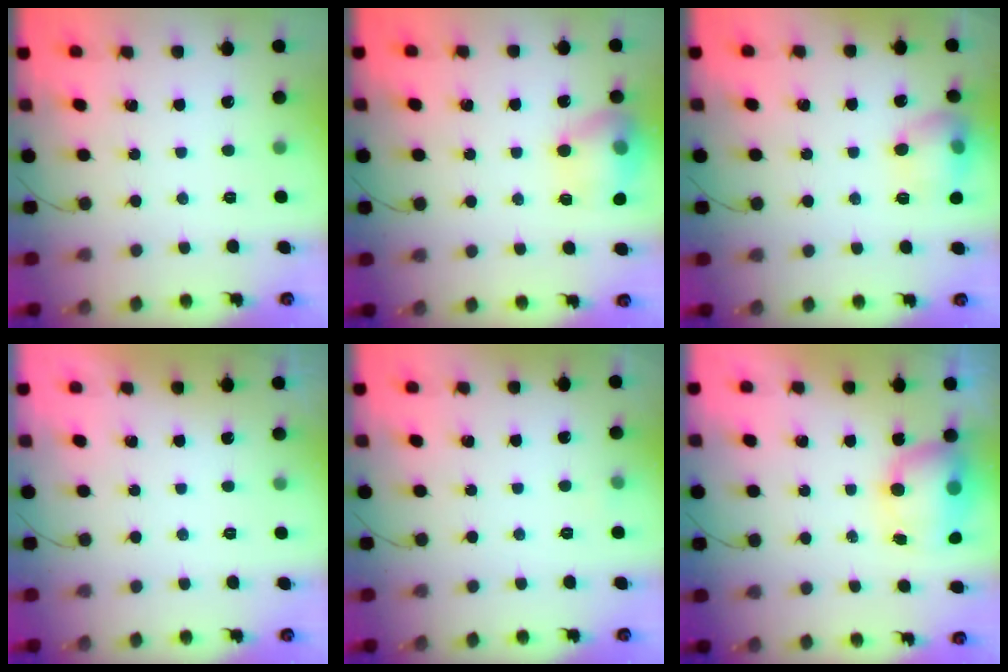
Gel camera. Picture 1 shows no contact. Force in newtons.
{"total": 14.7, "press": 14.6, "slide": 1.3}
{"total": 11.9, "press": 11.9, "slide": 1.3}
{"total": 0.0}
{"total": 3.4, "press": 2.5, "slide": 2.3}
{"total": 10.7, "press": 8.7, "slide": 6.3}